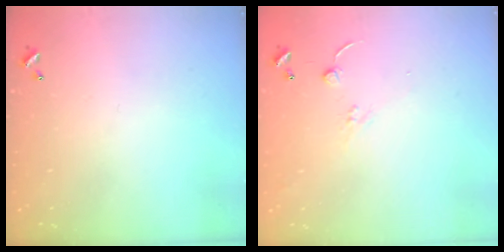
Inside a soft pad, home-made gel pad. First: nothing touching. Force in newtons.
{"total": 7.1, "press": 7.1, "slide": 0.6}